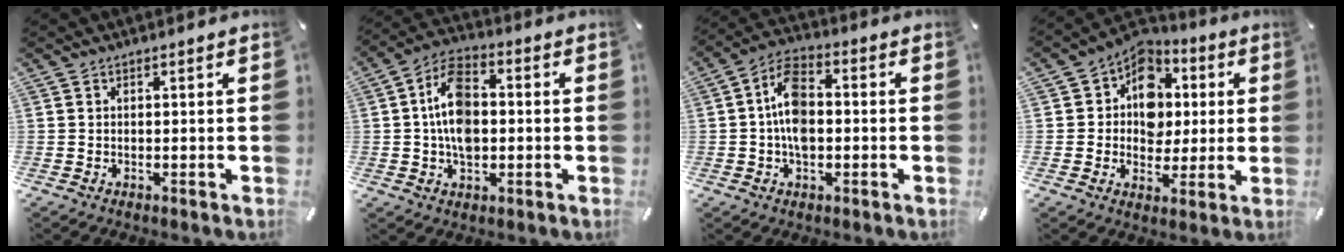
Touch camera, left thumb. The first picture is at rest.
{"total": 10.9, "force": [-0.3, 7.3, 8.2], "torque": [-0.157, 0.010, -0.006]}
{"total": 9.3, "force": [-0.9, 5.8, 7.3], "torque": [-0.138, 0.014, -0.016]}
{"total": 10.5, "force": [1.2, 9.5, 4.1], "torque": [-0.059, -0.010, 0.022]}